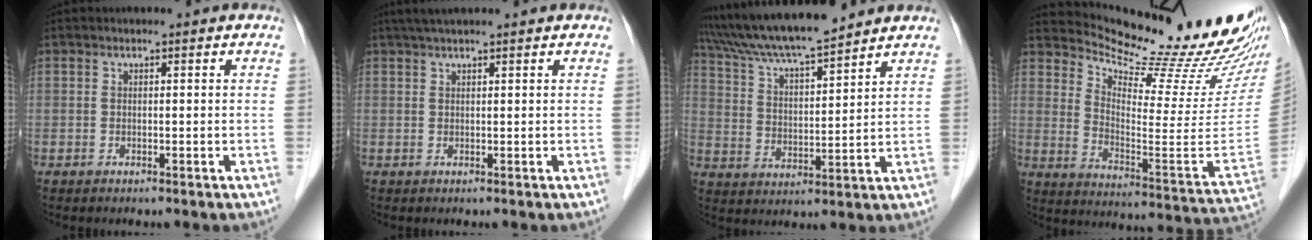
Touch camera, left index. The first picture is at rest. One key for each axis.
{"total": 4.9, "fx": 4.2, "fy": -0.1, "fz": 2.7, "tx": -0.039, "ty": 0.035, "tz": 0.069}
{"total": 13.8, "fx": 12.5, "fy": 0.4, "fz": 5.8, "tx": -0.110, "ty": 0.017, "tz": 0.220}
{"total": 24.4, "fx": 22.7, "fy": 0.7, "fz": 8.9, "tx": -0.145, "ty": -0.118, "tz": 0.304}